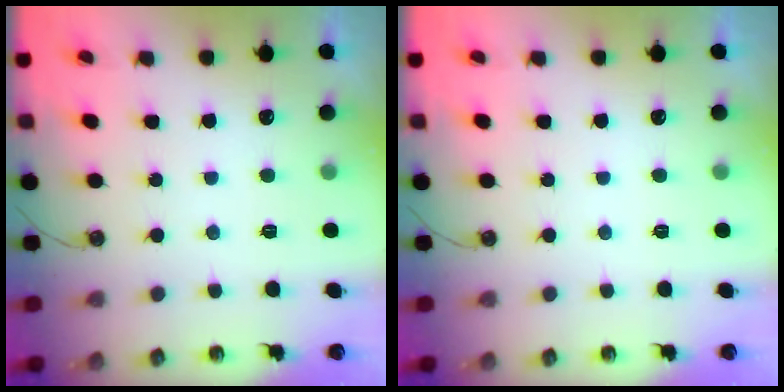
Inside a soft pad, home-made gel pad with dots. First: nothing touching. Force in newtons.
{"total": 0.0}